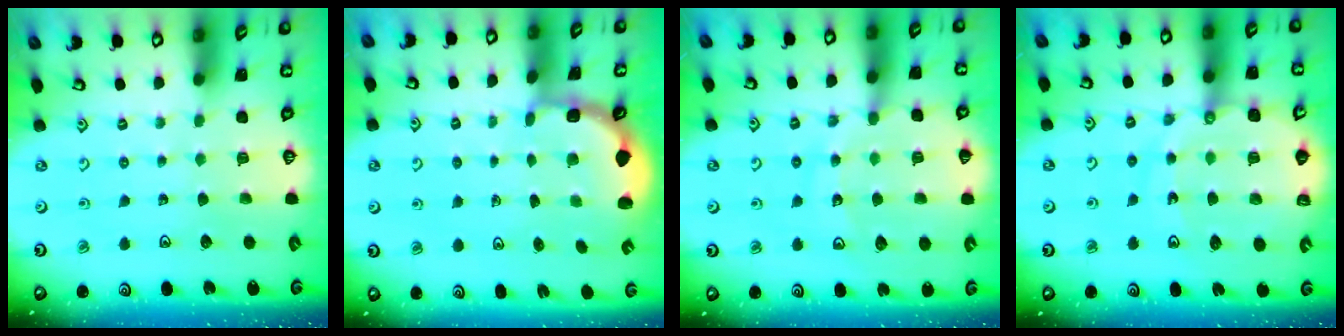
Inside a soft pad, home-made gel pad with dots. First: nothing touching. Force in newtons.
{"total": 2.5, "press": 1.9, "slide": 1.6}
{"total": 12.9, "press": 12.6, "slide": 2.6}
{"total": 13.2, "press": 13.1, "slide": 1.8}